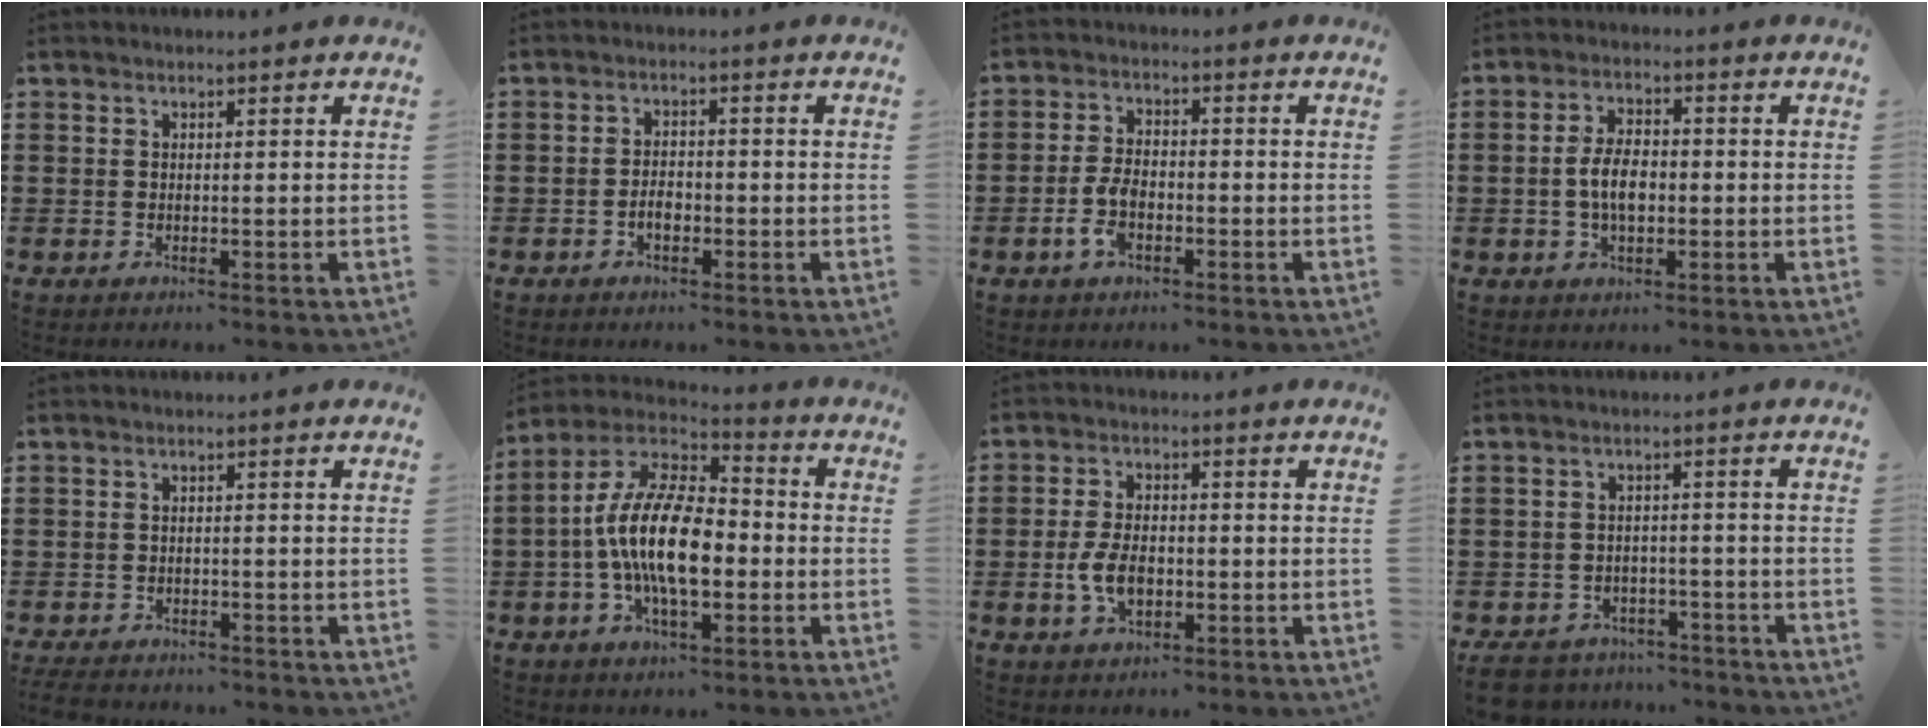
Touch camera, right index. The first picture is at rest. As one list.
[{"total": 2.5, "force": [-1.0, 1.4, 1.8], "torque": [-0.038, 0.005, -0.018]}, {"total": 5.0, "force": [-1.8, 2.7, 3.8], "torque": [-0.096, -0.004, -0.039]}, {"total": 5.5, "force": [-0.7, 2.8, 4.7], "torque": [-0.100, 0.002, -0.016]}, {"total": 2.5, "force": [-2.4, 0.4, 0.6], "torque": [-0.028, -0.004, -0.055]}, {"total": 14.0, "force": [-2.3, 6.2, 12.3], "torque": [-0.281, -0.011, -0.050]}, {"total": 5.7, "force": [-1.2, 3.2, 4.5], "torque": [-0.102, -0.001, -0.025]}, {"total": 4.9, "force": [-4.6, 1.4, 0.9], "torque": [-0.028, 0.007, -0.093]}]